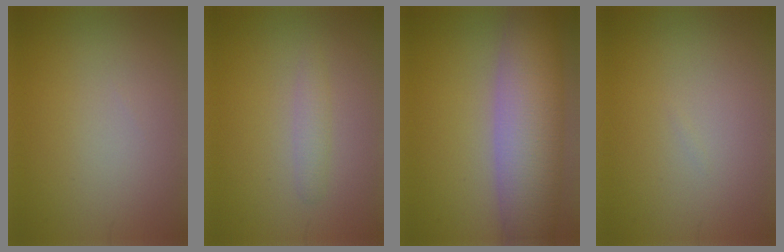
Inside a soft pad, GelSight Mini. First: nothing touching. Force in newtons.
{"total": 1.3, "press": 1.3, "slide": 0.1}
{"total": 8.9, "press": 8.8, "slide": 0.6}
{"total": 0.0}